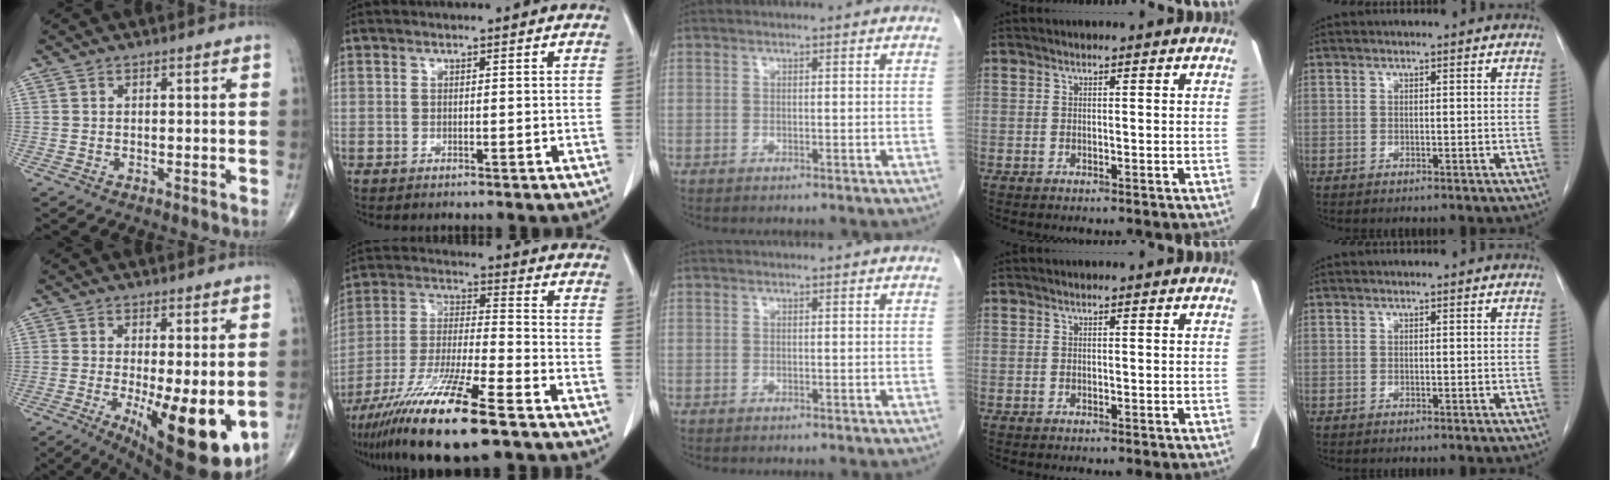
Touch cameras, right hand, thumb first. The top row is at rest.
{"thumb": {"total": 15.2, "force": [-3.2, 4.8, 14.0], "torque": [-0.190, -0.030, -0.031]}, "index": {"total": 17.0, "force": [-10.9, 1.2, 13.0], "torque": [-0.260, -0.046, -0.201]}}